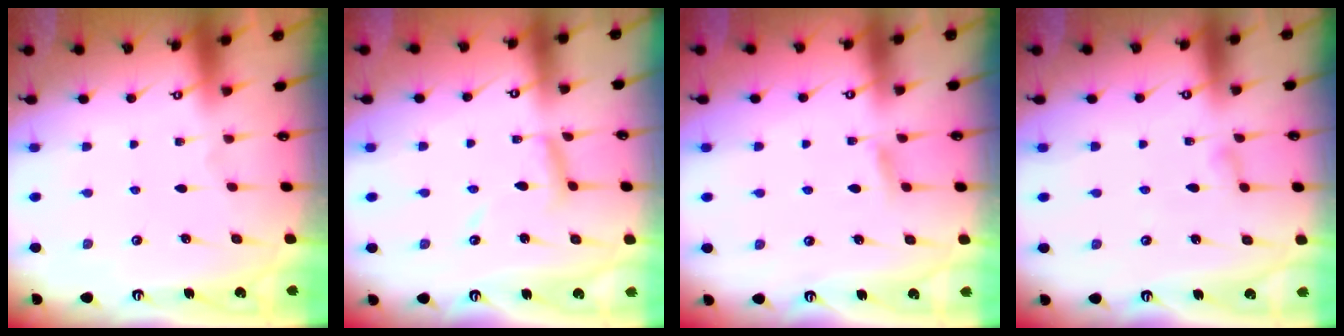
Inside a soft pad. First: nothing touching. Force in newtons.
{"total": 8.2, "press": 8.1, "slide": 0.6}
{"total": 4.9, "press": 4.8, "slide": 0.6}
{"total": 5.6, "press": 5.6, "slide": 0.6}